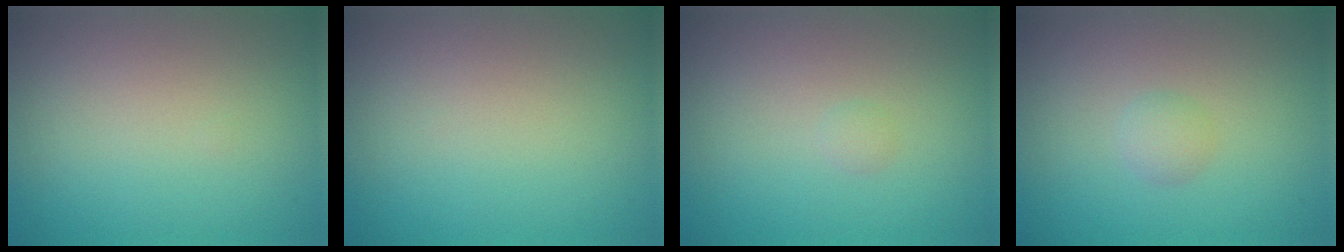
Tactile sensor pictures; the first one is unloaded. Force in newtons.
{"total": 0.0}
{"total": 0.5, "press": 0.5, "slide": 0.0}
{"total": 1.1, "press": 1.1, "slide": 0.1}